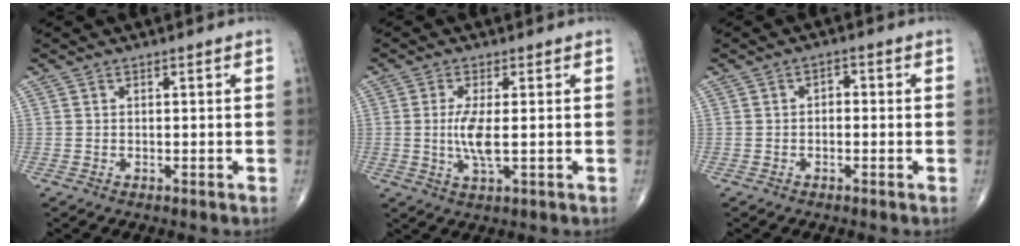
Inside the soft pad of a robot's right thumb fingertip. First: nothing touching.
{"total": 5.3, "force": [-0.1, 1.2, 5.2], "torque": [-0.122, -0.012, -0.004]}
{"total": 1.8, "force": [-0.3, 1.3, 1.3], "torque": [-0.008, 0.009, -0.012]}